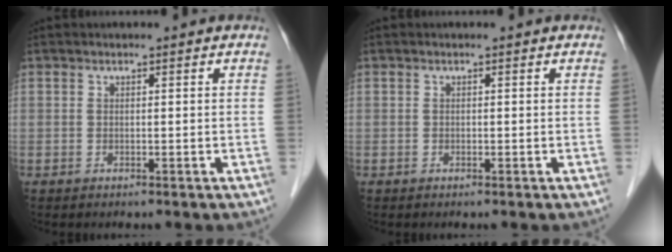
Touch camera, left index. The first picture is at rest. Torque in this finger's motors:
{"motor_torque": [-0.05, 0.12, -0.03, -0.01]}